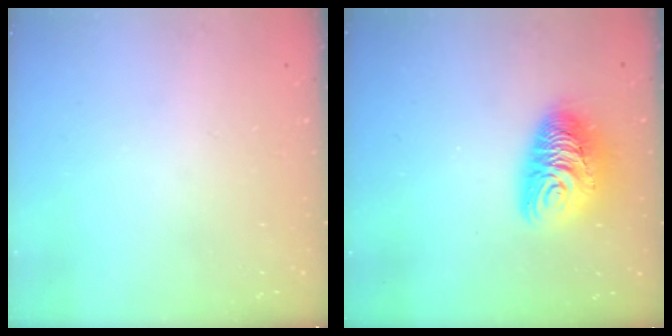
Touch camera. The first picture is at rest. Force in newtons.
{"total": 12.7, "press": 12.6, "slide": 1.2}